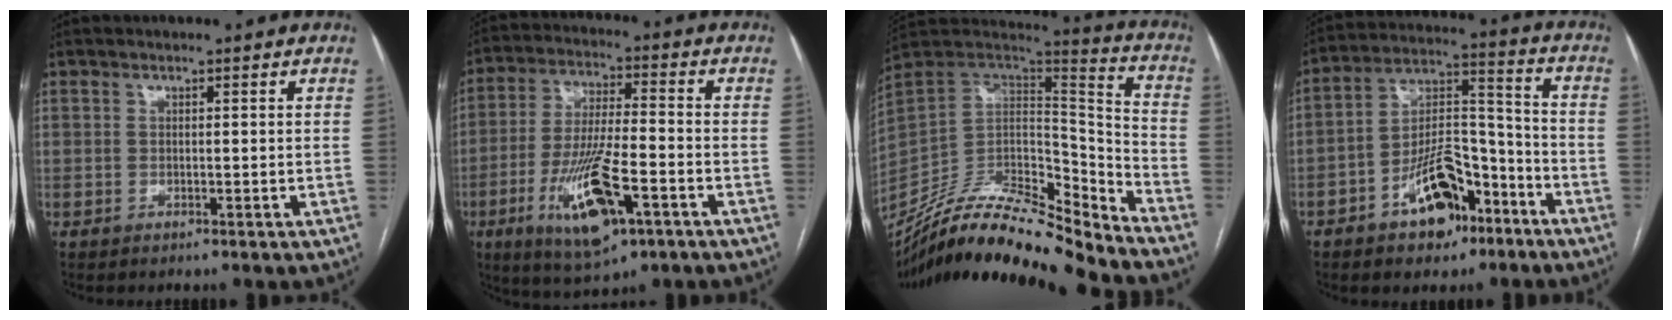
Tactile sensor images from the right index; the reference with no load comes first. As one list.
[{"total": 14.4, "force": [-5.9, 3.1, 12.7], "torque": [-0.253, -0.020, -0.097]}, {"total": 25.7, "force": [-23.3, 3.4, 10.3], "torque": [-0.189, 0.006, -0.389]}, {"total": 12.6, "force": [-7.0, 6.0, 8.6], "torque": [-0.158, 0.026, -0.110]}]